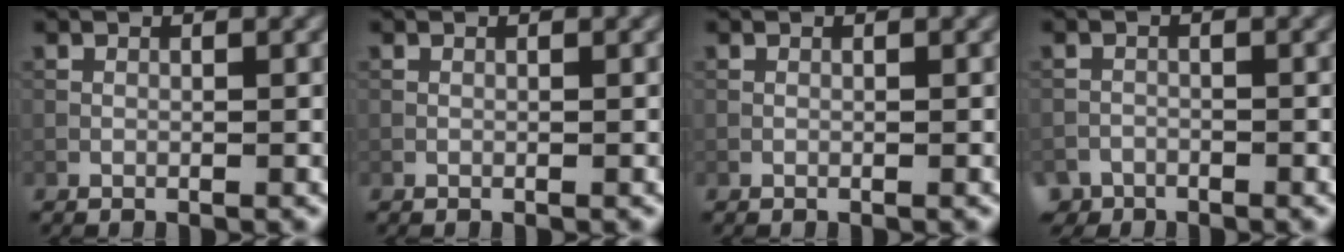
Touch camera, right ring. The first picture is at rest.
{"total": 0.0}
{"total": 0.0}
{"total": 2.6, "force": [-2.4, 1.1, -0.3], "torque": [0.012, -0.004, -0.040]}